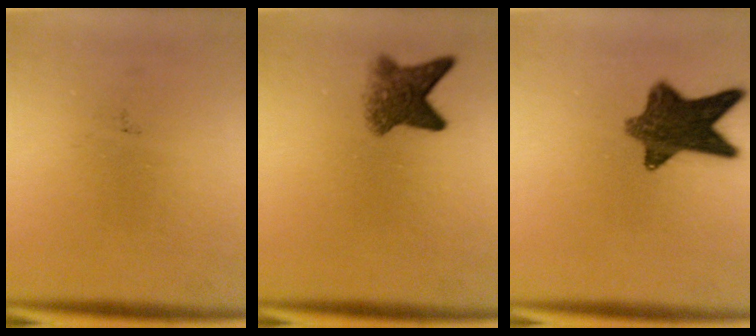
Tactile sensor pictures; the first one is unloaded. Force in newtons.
{"total": 4.8}
{"total": 10.2}